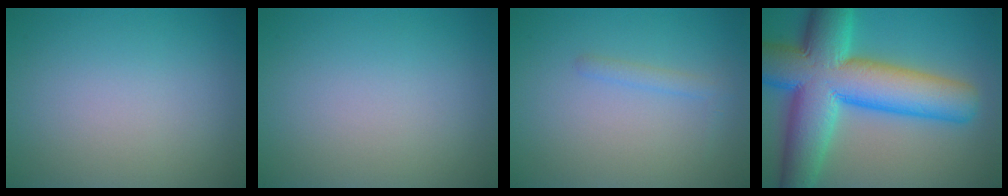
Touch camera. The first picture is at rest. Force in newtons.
{"total": 0.0}
{"total": 1.1, "press": 1.1, "slide": 0.0}
{"total": 14.7, "press": 14.7, "slide": 0.4}